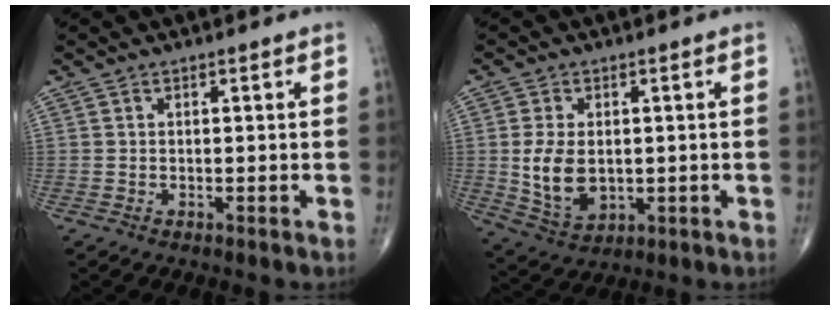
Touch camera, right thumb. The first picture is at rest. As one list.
[{"total": 9.1, "force": [0.0, 5.9, 7.0], "torque": [-0.121, -0.010, 0.013]}]